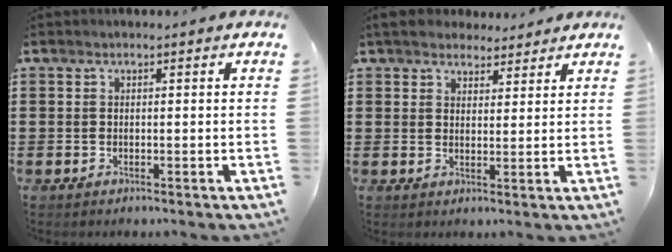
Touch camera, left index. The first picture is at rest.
{"total": 4.2, "force": [3.8, 1.7, 0.7], "torque": [-0.027, -0.002, 0.072]}